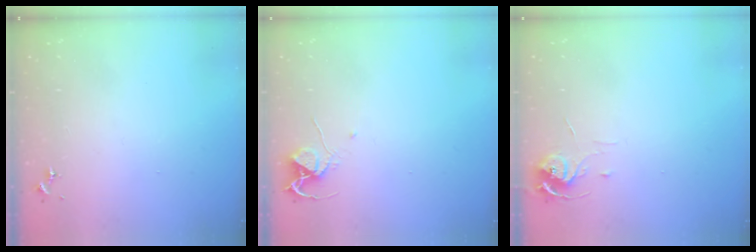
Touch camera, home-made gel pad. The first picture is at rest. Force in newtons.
{"total": 5.9, "press": 5.9, "slide": 0.5}
{"total": 5.9, "press": 5.9, "slide": 0.5}